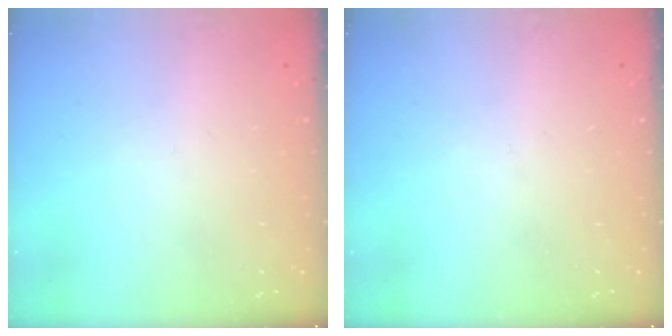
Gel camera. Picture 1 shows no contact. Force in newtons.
{"total": 0.0}